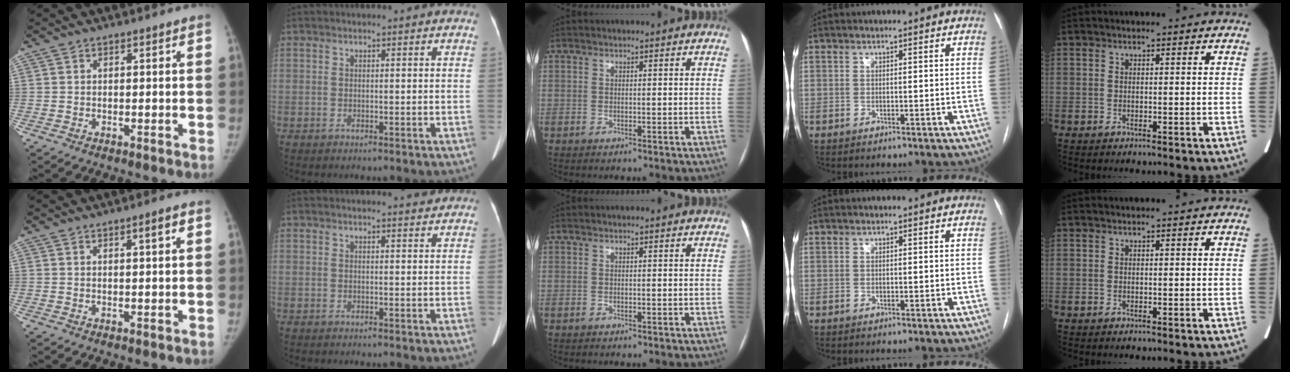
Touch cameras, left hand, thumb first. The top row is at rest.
{"thumb": {"total": 2.1, "force": [0.9, 0.2, 1.9], "torque": [-0.027, -0.002, 0.014]}, "index": {"total": 1.6, "force": [1.6, -0.1, 0.2], "torque": [-0.006, -0.008, 0.020]}}